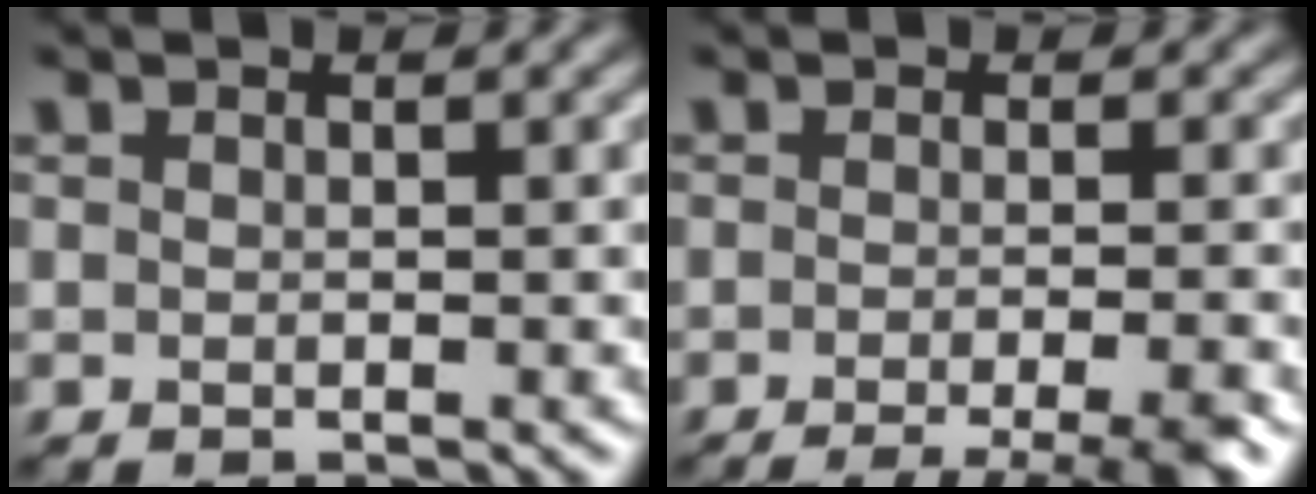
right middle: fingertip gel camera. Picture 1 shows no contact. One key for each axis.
{"total": 5.9, "fx": -3.5, "fy": 1.3, "fz": 4.5, "tx": -0.044, "ty": -0.006, "tz": -0.050}